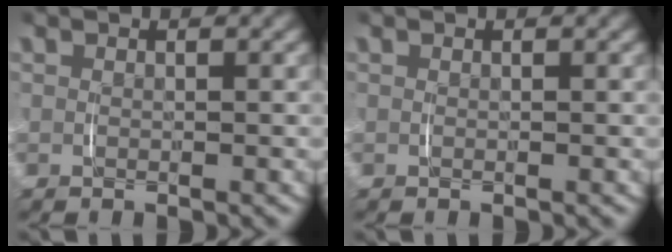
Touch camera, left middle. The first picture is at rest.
{"total": 0.0}